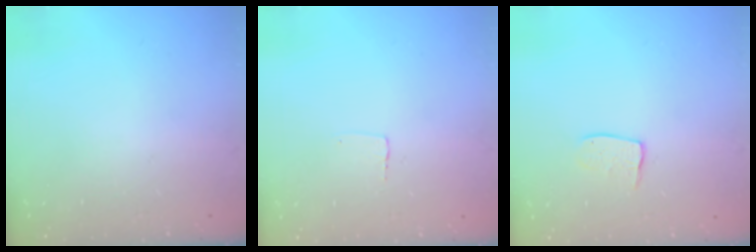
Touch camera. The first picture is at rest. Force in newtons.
{"total": 2.3, "press": 2.3, "slide": 0.1}
{"total": 7.0, "press": 7.0, "slide": 0.5}